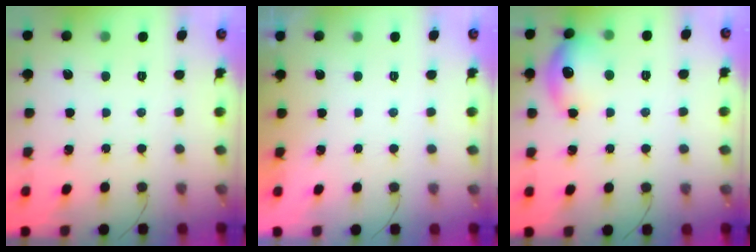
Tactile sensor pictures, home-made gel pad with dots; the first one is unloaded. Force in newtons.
{"total": 0.6, "press": 0.2, "slide": 0.5}
{"total": 11.9, "press": 11.9, "slide": 1.2}